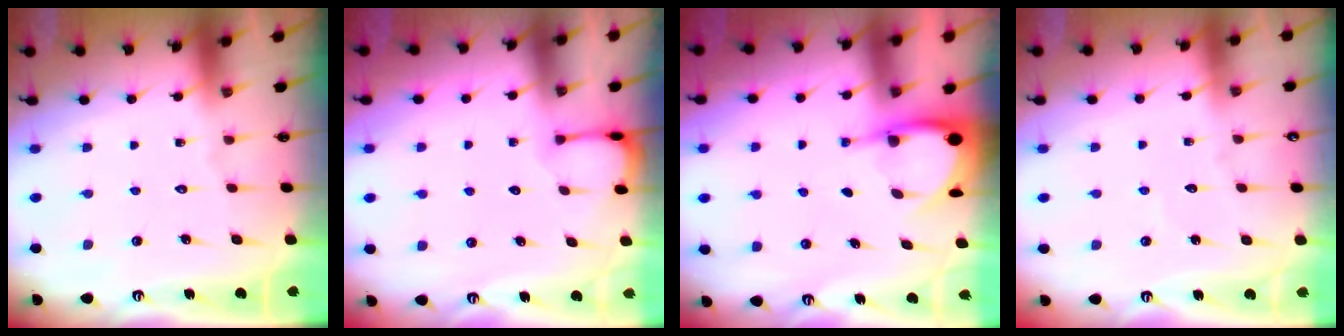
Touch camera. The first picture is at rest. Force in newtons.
{"total": 1.9, "press": 1.9, "slide": 0.2}
{"total": 4.2, "press": 4.2, "slide": 0.3}
{"total": 2.9, "press": 2.9, "slide": 0.2}